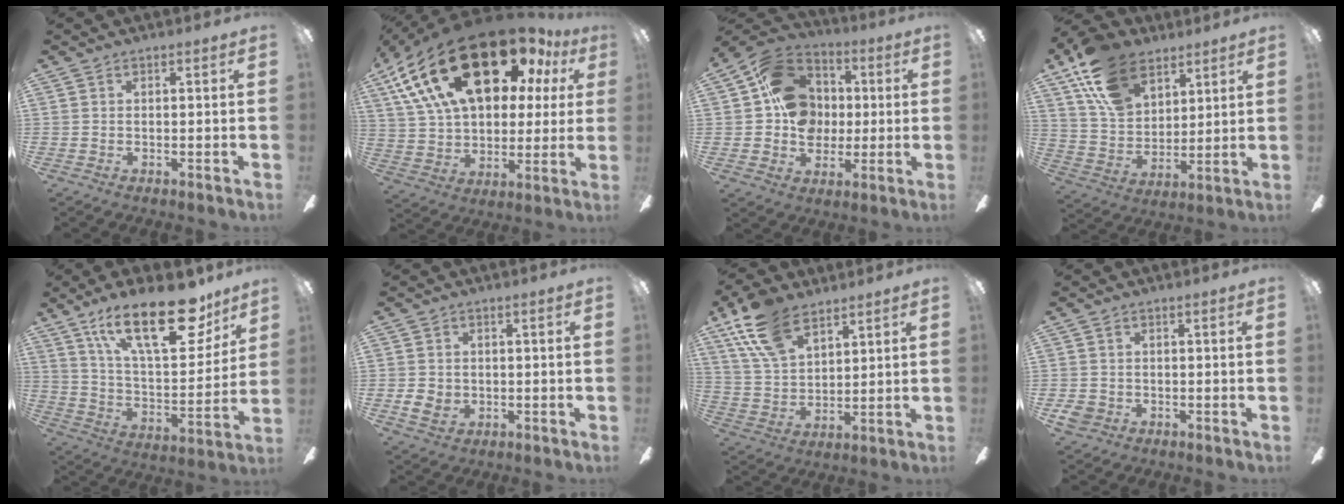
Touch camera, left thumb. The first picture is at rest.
{"total": 30.6, "force": [16.1, 15.9, 20.5], "torque": [-0.390, -0.088, 0.293]}
{"total": 16.6, "force": [1.8, 14.2, 8.4], "torque": [-0.147, 0.019, 0.041]}
{"total": 17.1, "force": [10.9, 10.6, 8.0], "torque": [-0.167, -0.037, 0.211]}
{"total": 26.2, "force": [15.7, 10.7, 18.0], "torque": [-0.274, -0.081, 0.266]}
{"total": 4.4, "force": [-0.9, 3.8, 2.2], "torque": [-0.035, 0.004, -0.016]}
{"total": 14.8, "force": [9.6, 7.6, 8.3], "torque": [-0.182, -0.024, 0.182]}
{"total": 3.1, "force": [-1.1, 2.7, 1.2], "torque": [-0.025, 0.005, -0.021]}